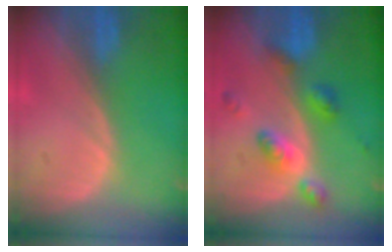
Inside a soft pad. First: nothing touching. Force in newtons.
{"total": 6.0, "press": 6.0, "slide": 0.4}